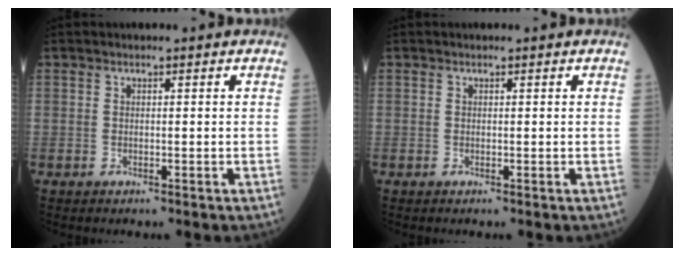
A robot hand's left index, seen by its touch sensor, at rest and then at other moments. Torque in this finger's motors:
{"motor_torque": [0.00, 0.00, 0.00, 0.00]}